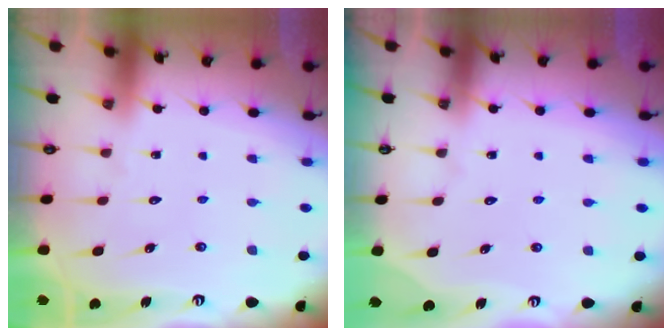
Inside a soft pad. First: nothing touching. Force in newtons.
{"total": 0.0}